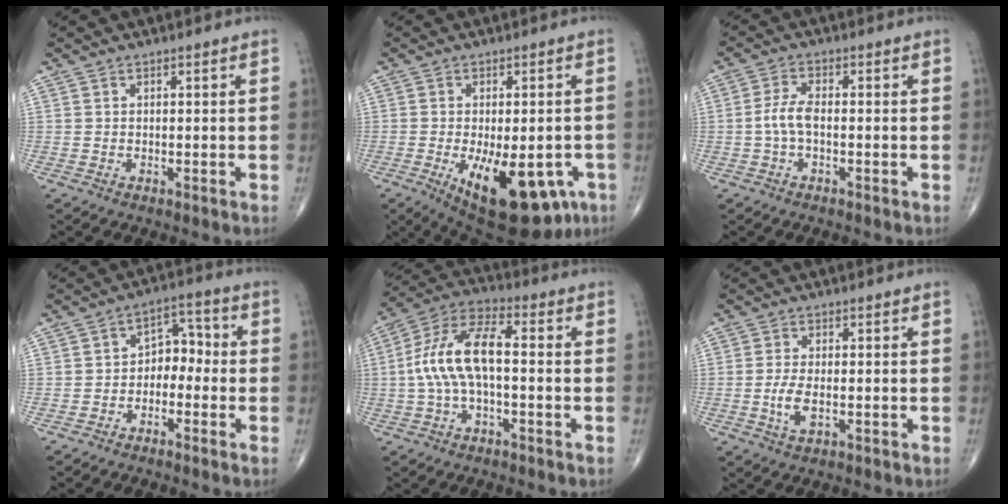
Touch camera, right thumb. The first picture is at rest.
{"total": 18.1, "force": [-7.2, 8.4, 14.3], "torque": [-0.166, -0.006, -0.083]}
{"total": 3.8, "force": [-0.7, 1.6, 3.4], "torque": [-0.080, 0.010, -0.019]}
{"total": 6.1, "force": [-1.9, 4.3, 3.8], "torque": [-0.029, 0.042, -0.046]}
{"total": 12.2, "force": [-0.7, 5.3, 11.0], "torque": [-0.228, 0.044, -0.019]}
{"total": 4.0, "force": [-1.0, 1.7, 3.5], "torque": [-0.077, -0.003, -0.020]}